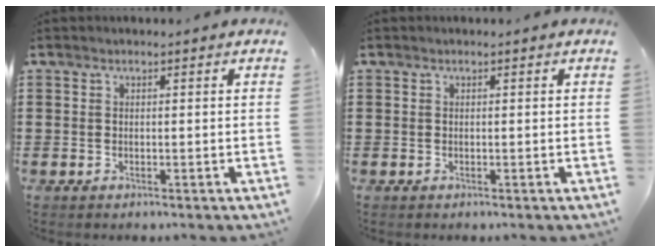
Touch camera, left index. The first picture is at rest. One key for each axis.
{"total": 0.0}